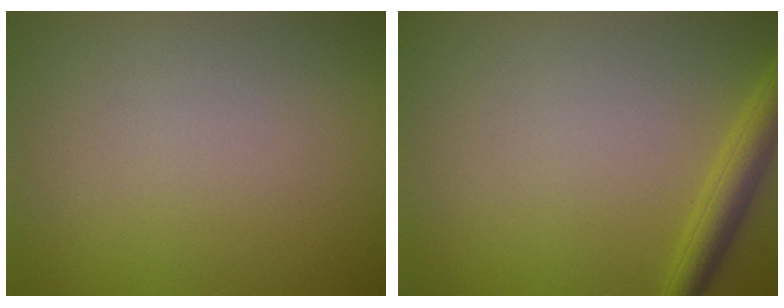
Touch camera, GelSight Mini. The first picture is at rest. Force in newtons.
{"total": 2.7, "press": 2.7, "slide": 0.2}